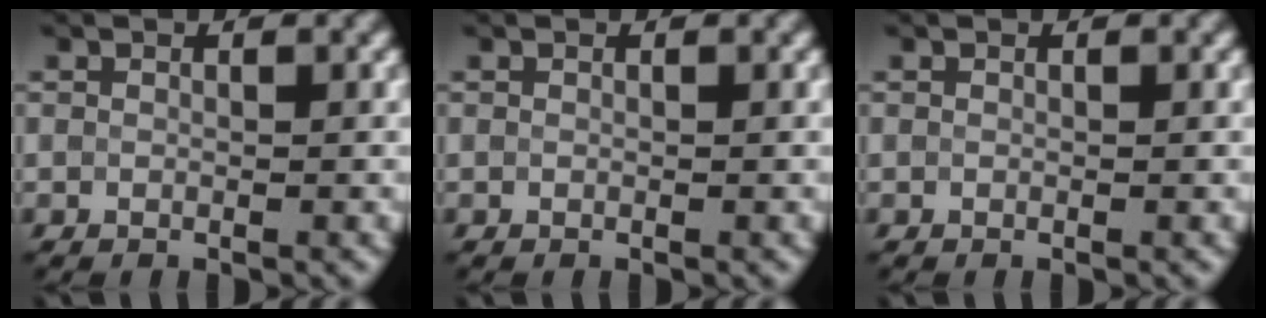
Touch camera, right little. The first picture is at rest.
{"total": 0.0}
{"total": 0.0}